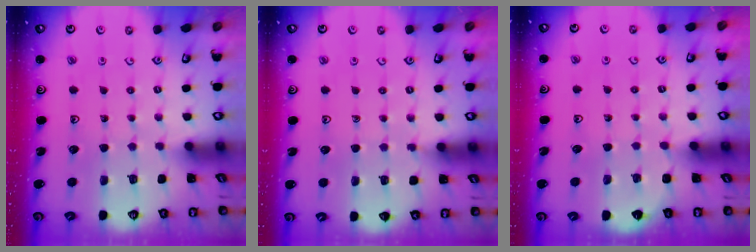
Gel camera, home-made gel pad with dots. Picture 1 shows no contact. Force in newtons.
{"total": 2.9, "press": 2.8, "slide": 0.5}
{"total": 2.1, "press": 2.1, "slide": 0.2}